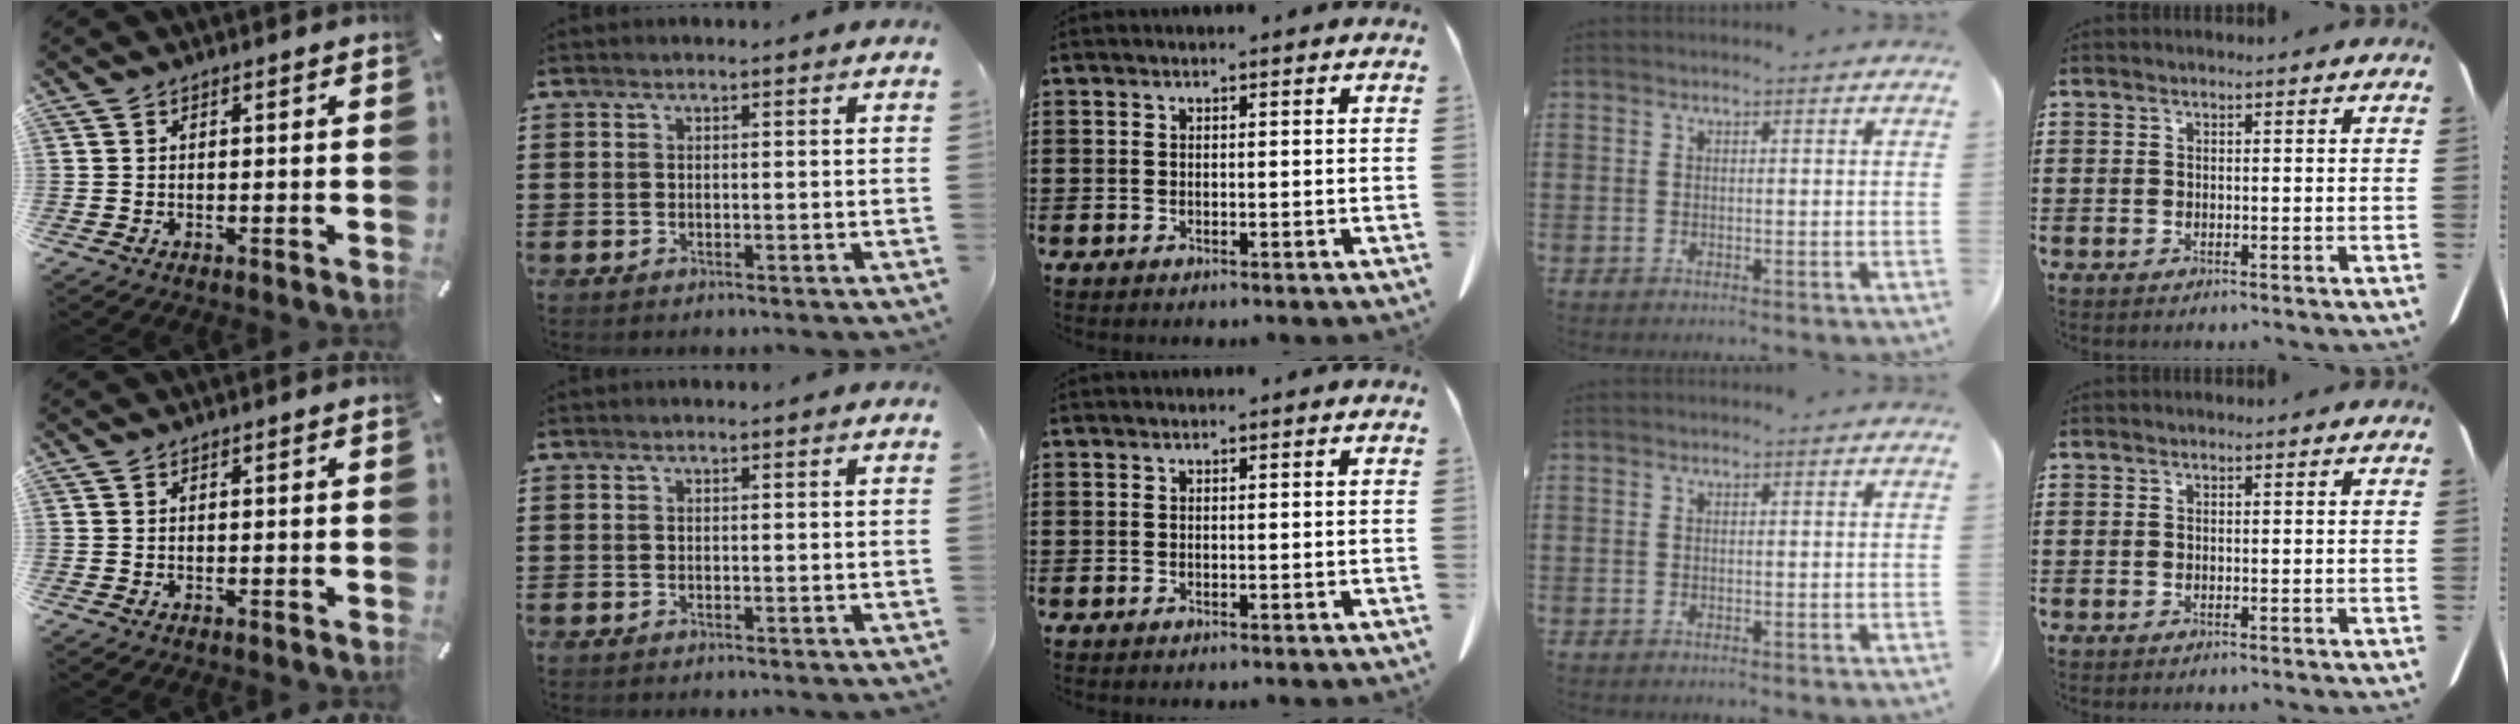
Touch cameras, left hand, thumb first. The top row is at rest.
{}